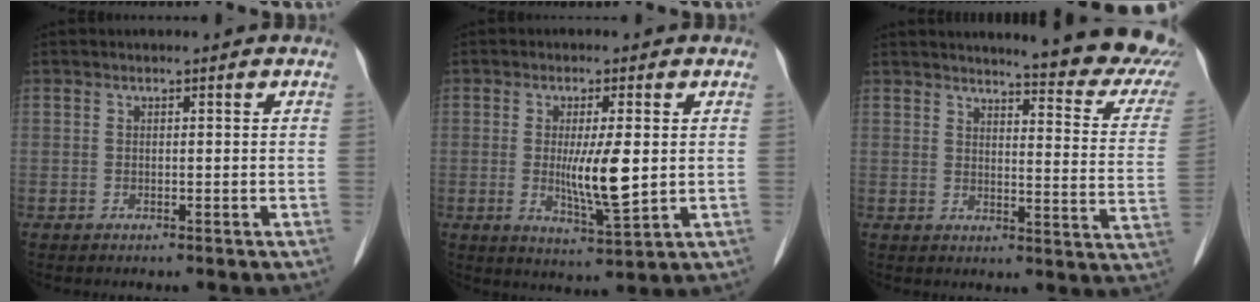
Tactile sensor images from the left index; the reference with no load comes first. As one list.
[{"total": 7.0, "force": [0.2, 1.1, 6.9], "torque": [-0.125, -0.016, 0.007]}, {"total": 18.0, "force": [16.2, 1.9, 7.7], "torque": [-0.083, -0.083, 0.170]}]